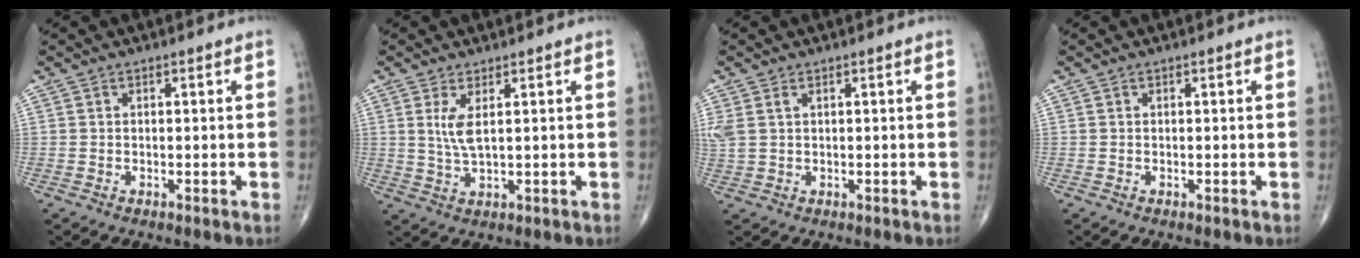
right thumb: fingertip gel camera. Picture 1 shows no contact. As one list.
[{"total": 4.1, "force": [1.2, 1.0, 3.7], "torque": [-0.081, -0.014, 0.031]}, {"total": 3.4, "force": [1.2, 1.9, 2.5], "torque": [-0.077, 0.013, 0.035]}, {"total": 0.0}]